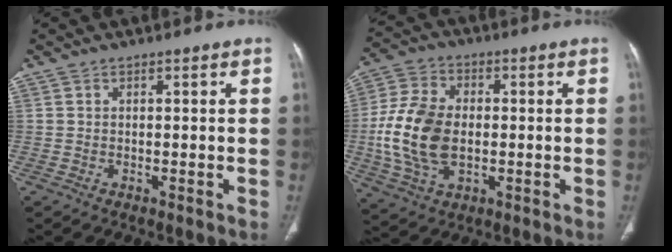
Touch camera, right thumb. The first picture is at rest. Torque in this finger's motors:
{"motor_torque": [1.96, 1.12, 1.05, -1.67, 0.33]}